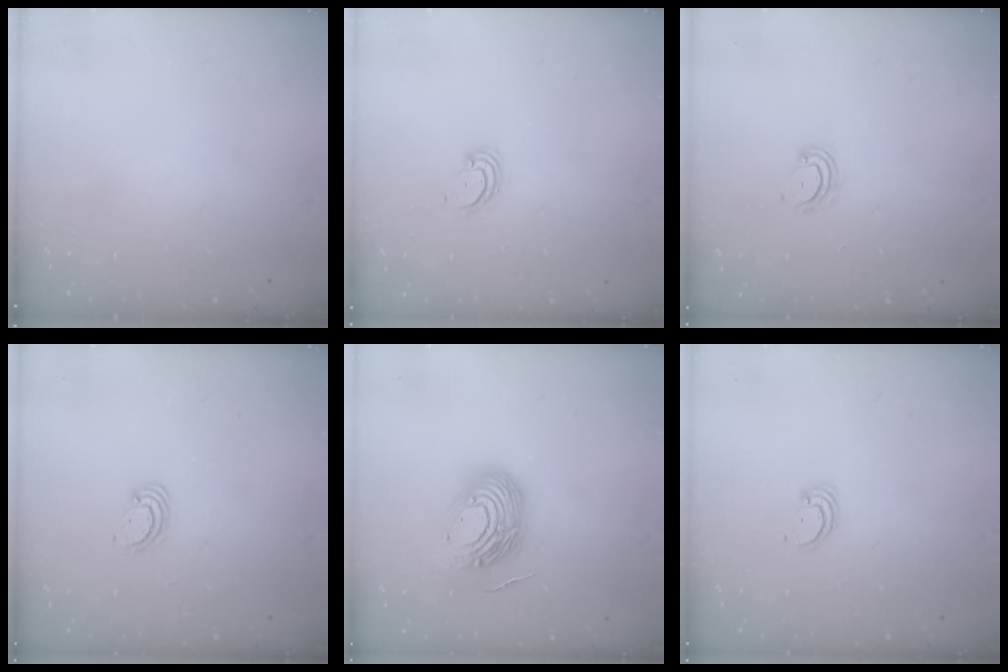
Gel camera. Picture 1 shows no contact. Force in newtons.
{"total": 2.8, "press": 2.8, "slide": 0.2}
{"total": 3.9, "press": 3.9, "slide": 0.3}
{"total": 2.5, "press": 2.5, "slide": 0.3}
{"total": 15.7, "press": 15.7, "slide": 1.1}
{"total": 1.7, "press": 1.7, "slide": 0.1}